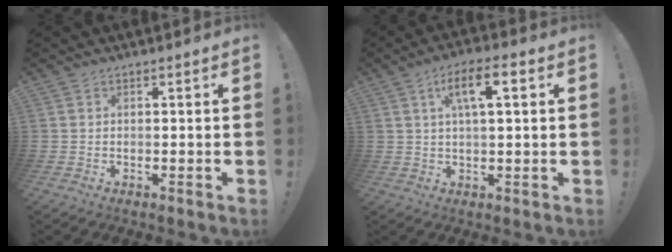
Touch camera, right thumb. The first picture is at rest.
{"total": 8.8, "force": [2.9, 2.8, 7.8], "torque": [-0.131, 0.005, 0.045]}